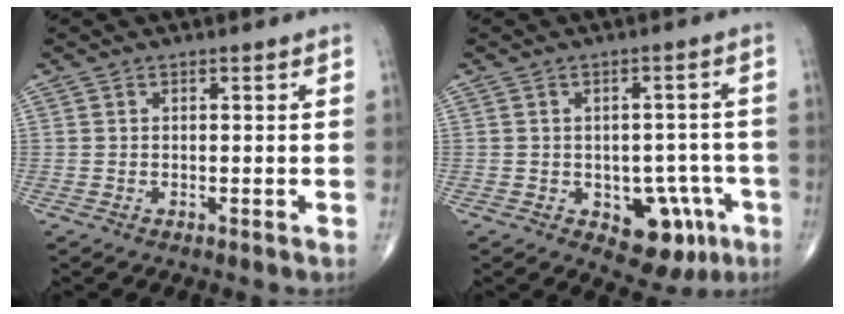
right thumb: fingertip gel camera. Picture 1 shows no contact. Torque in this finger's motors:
{"motor_torque": [-0.07, 0.19, 0.04, -0.19, 0.14]}